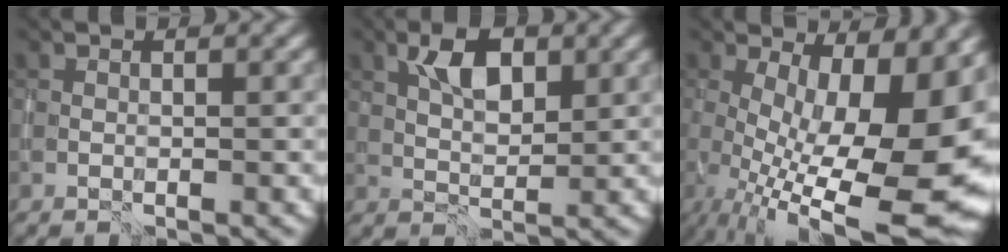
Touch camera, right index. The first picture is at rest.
{"total": 3.9, "force": [1.7, 1.9, 2.9], "torque": [-0.053, 0.005, 0.030]}
{"total": 16.2, "force": [-1.8, 6.4, 14.8], "torque": [-0.184, -0.018, -0.006]}